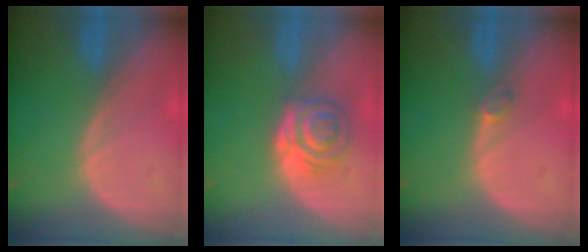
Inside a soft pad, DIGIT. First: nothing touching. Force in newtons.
{"total": 6.3, "press": 5.2, "slide": 3.5}
{"total": 1.2, "press": 1.2, "slide": 0.4}